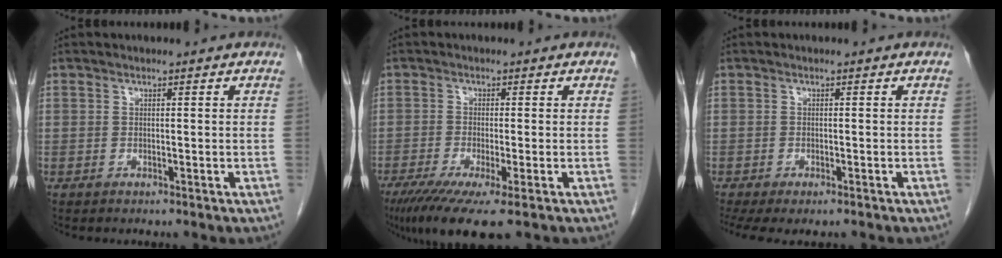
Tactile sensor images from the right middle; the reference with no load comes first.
{"total": 8.6, "force": [-5.3, 1.0, 6.8], "torque": [-0.107, -0.021, -0.087]}
{"total": 7.1, "force": [-5.3, 2.6, 3.9], "torque": [-0.071, -0.005, -0.080]}